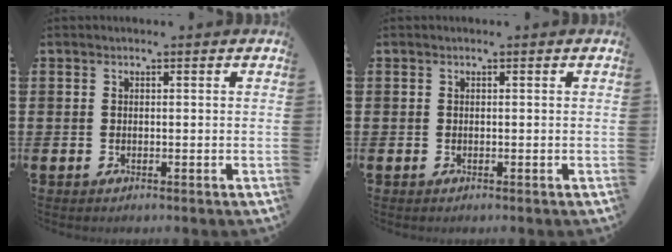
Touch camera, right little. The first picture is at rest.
{"total": 0.0}